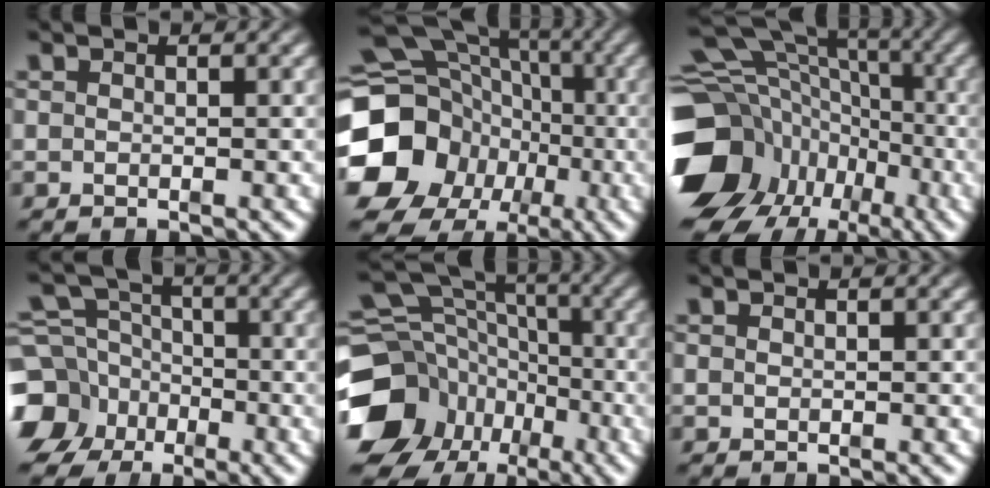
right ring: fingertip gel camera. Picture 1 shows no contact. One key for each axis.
{"total": 16.8, "fx": -2.4, "fy": 14.5, "fz": 8.2, "tx": -0.174, "ty": -0.052, "tz": -0.034}
{"total": 15.0, "fx": -3.2, "fy": 12.3, "fz": 8.0, "tx": -0.128, "ty": -0.048, "tz": -0.043}
{"total": 11.4, "fx": -2.9, "fy": 10.2, "fz": 4.2, "tx": -0.081, "ty": -0.053, "tz": -0.047}
{"total": 14.1, "fx": -3.1, "fy": 11.8, "fz": 7.0, "tx": -0.116, "ty": -0.051, "tz": -0.043}
{"total": 0.0}